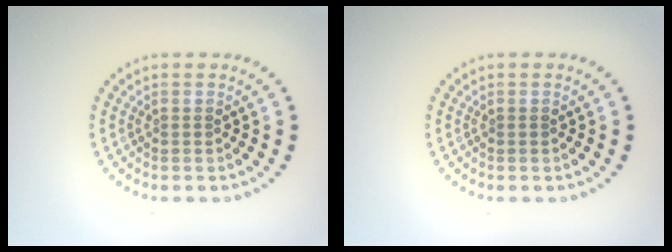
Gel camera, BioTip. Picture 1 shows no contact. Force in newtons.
{"total": 0.0}